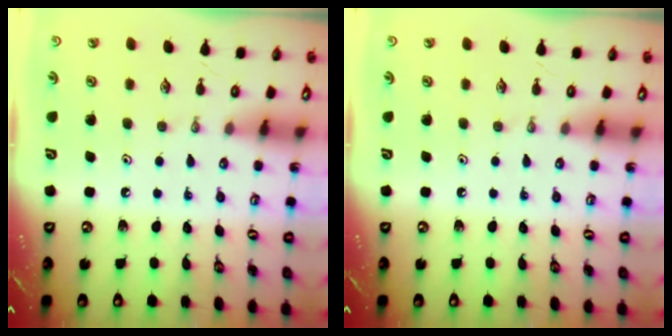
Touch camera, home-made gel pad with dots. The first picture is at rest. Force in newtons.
{"total": 0.0}